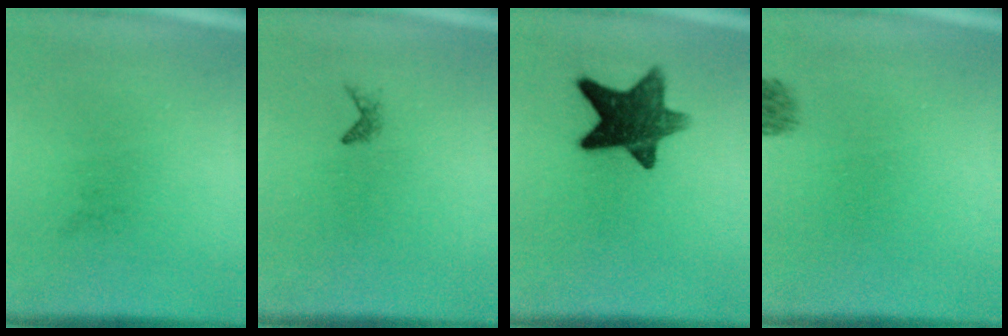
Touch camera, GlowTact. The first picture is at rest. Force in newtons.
{"total": 0.6}
{"total": 11.9}
{"total": 1.6}